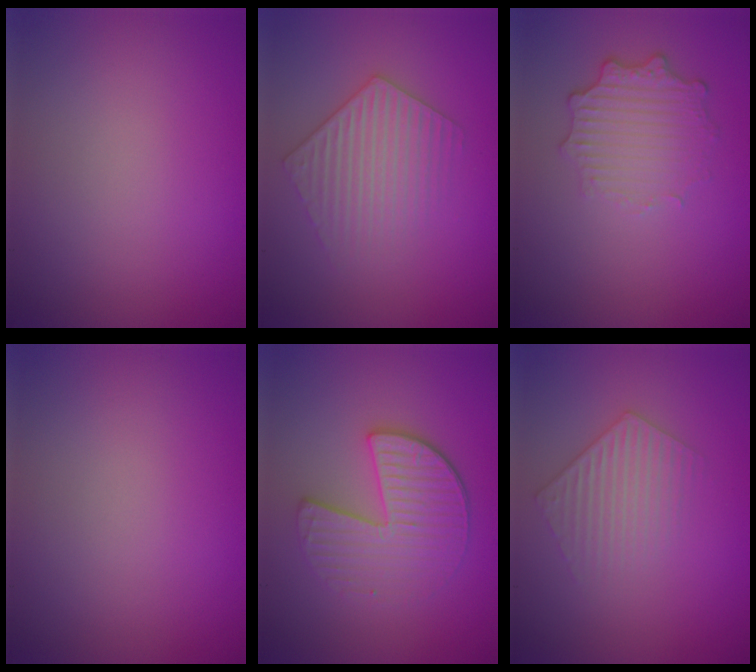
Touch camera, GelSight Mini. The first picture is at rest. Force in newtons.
{"total": 4.0, "press": 4.0, "slide": 0.5}
{"total": 3.3, "press": 2.7, "slide": 2.0}
{"total": 0.0}
{"total": 4.0, "press": 3.6, "slide": 1.9}
{"total": 2.9, "press": 2.9, "slide": 0.5}